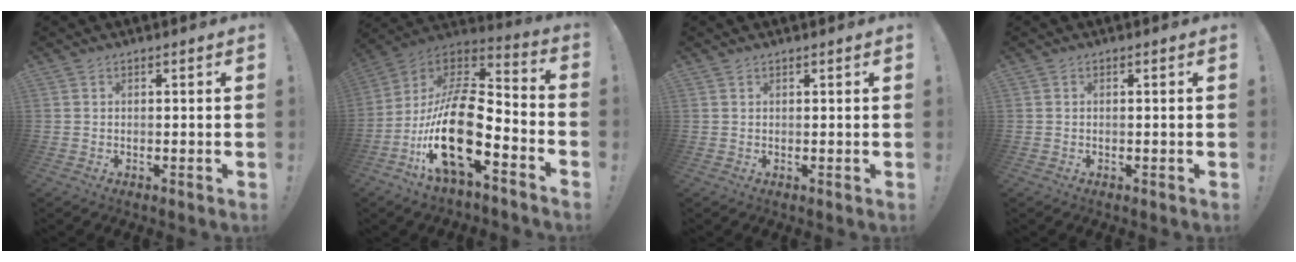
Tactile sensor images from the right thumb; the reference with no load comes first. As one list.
[{"total": 22.1, "force": [-7.4, 8.8, 19.0], "torque": [-0.396, 0.030, -0.126]}, {"total": 0.5, "force": [0.5, -0.1, 0.1], "torque": [-0.001, -0.001, 0.009]}, {"total": 0.0}]